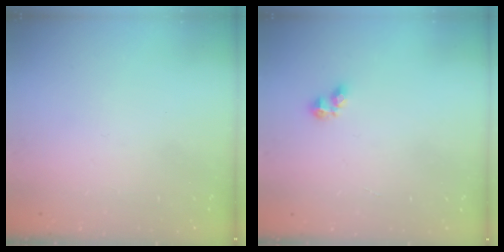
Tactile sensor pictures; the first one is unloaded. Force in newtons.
{"total": 2.6, "press": 2.5, "slide": 0.5}